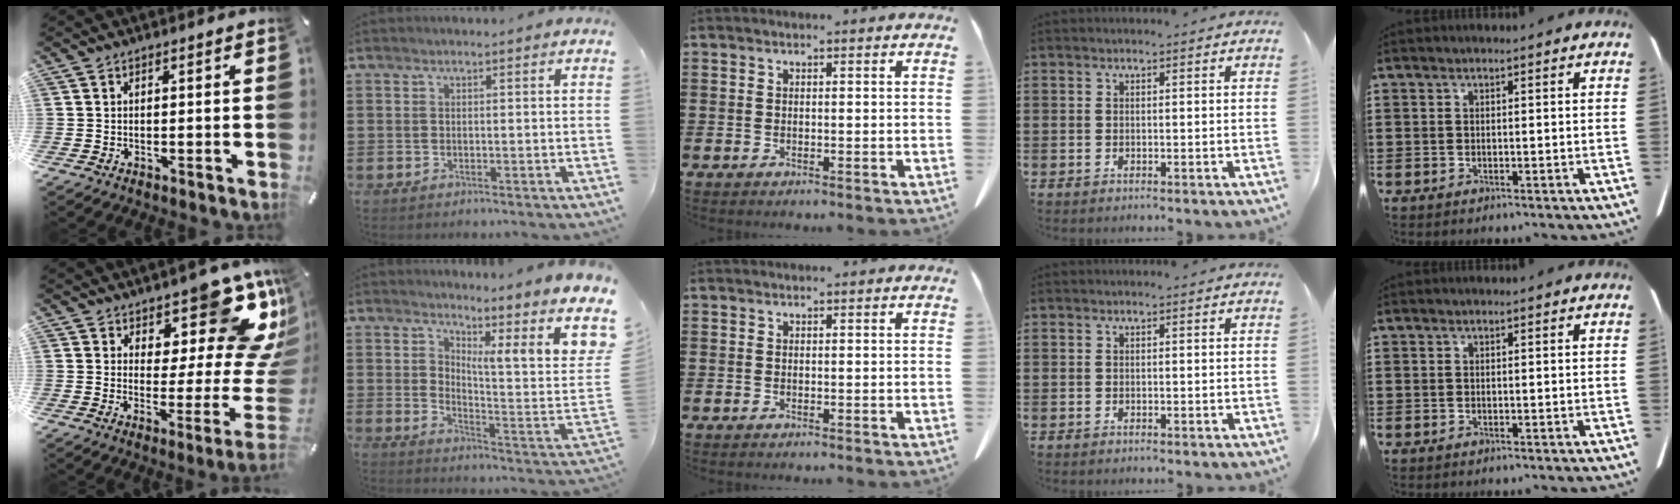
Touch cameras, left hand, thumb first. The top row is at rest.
{"thumb": {"total": 14.6, "force": [9.4, 5.1, 10.0], "torque": [-0.105, -0.095, 0.157]}, "index": {"total": 8.2, "force": [3.9, 1.1, 7.2], "torque": [-0.124, -0.029, 0.060]}}